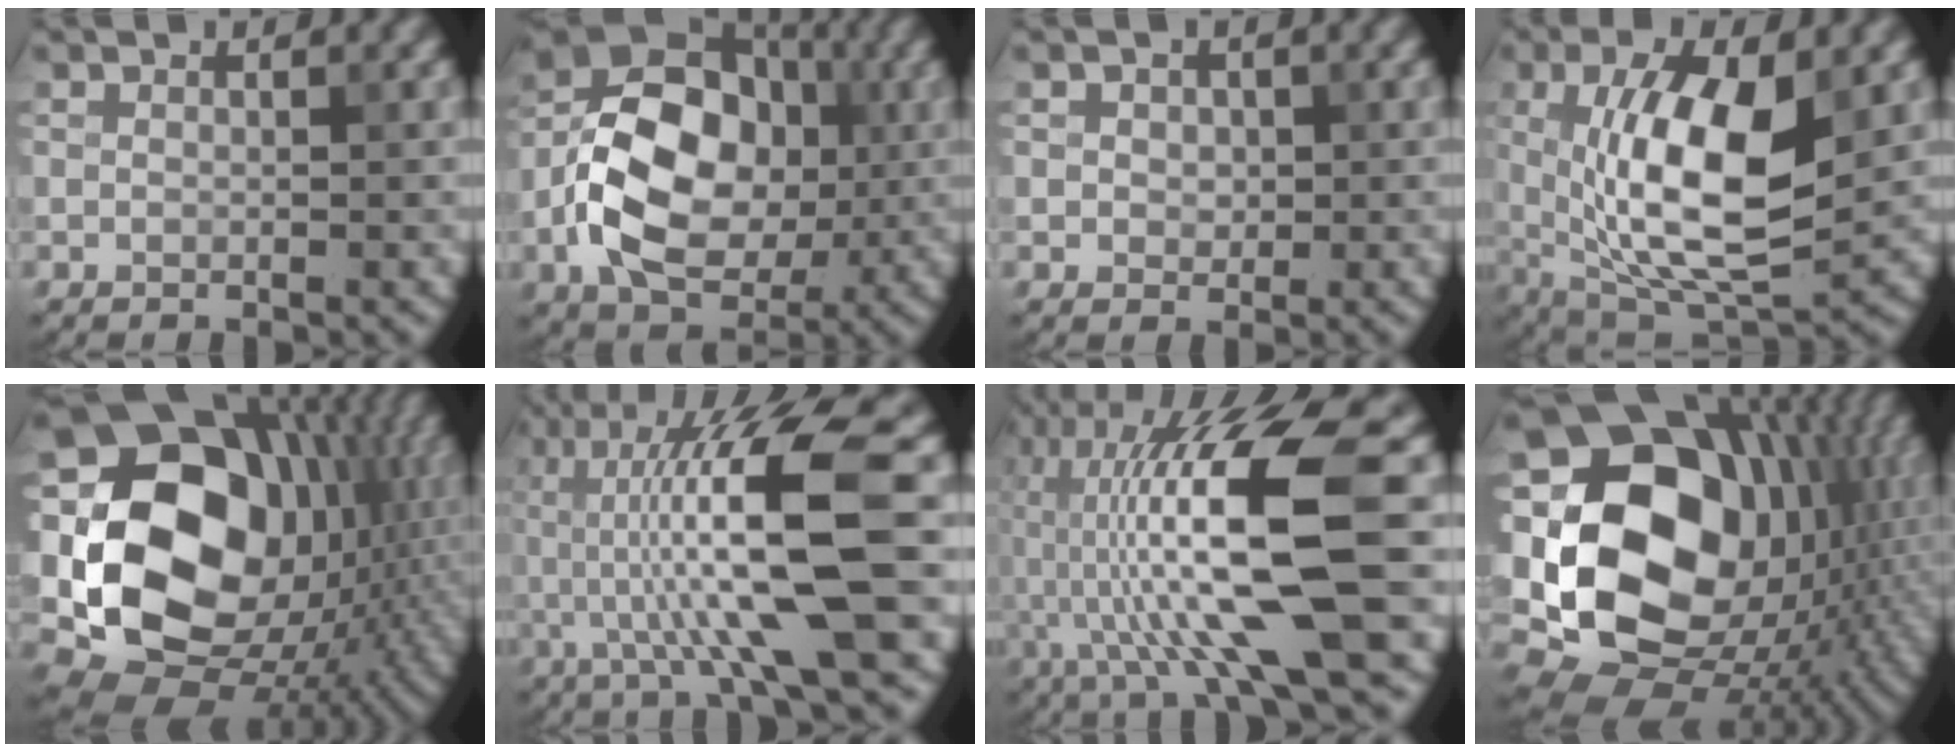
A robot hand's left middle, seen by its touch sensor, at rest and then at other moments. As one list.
[{"total": 12.5, "force": [-1.7, 8.7, 8.8], "torque": [-0.149, 0.010, -0.033]}, {"total": 1.3, "force": [0.2, 1.1, 0.7], "torque": [-0.013, -0.003, 0.003]}, {"total": 11.0, "force": [0.9, 4.5, 10.0], "torque": [-0.178, -0.004, 0.015]}, {"total": 17.9, "force": [0.0, 14.3, 10.8], "torque": [-0.179, -0.022, 0.014]}, {"total": 11.1, "force": [0.1, 2.1, 10.9], "torque": [-0.184, 0.008, 0.002]}, {"total": 13.4, "force": [-1.0, 2.4, 13.2], "torque": [-0.251, 0.016, -0.014]}, {"total": 20.1, "force": [0.5, 16.0, 12.1], "torque": [-0.222, -0.008, 0.036]}]